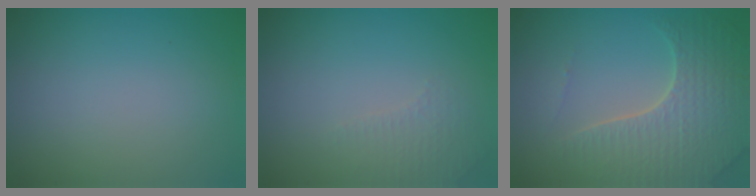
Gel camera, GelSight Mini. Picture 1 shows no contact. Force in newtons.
{"total": 1.6, "press": 1.6, "slide": 0.4}
{"total": 5.8, "press": 4.7, "slide": 3.3}